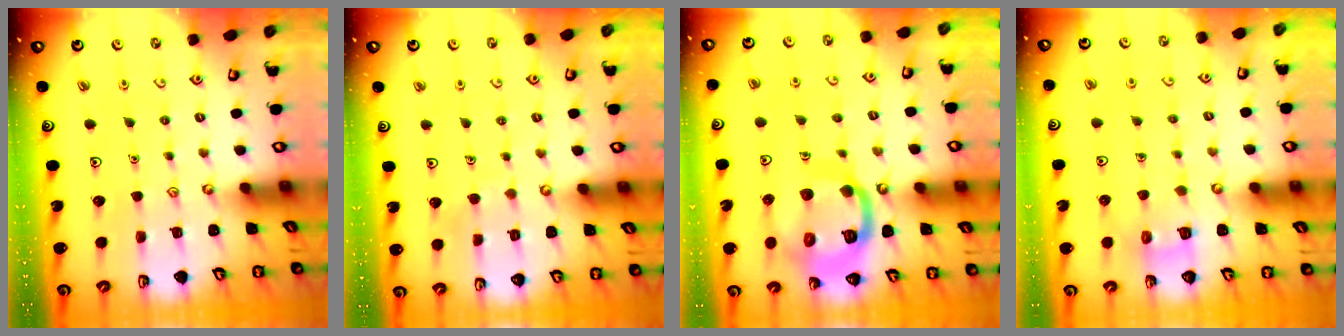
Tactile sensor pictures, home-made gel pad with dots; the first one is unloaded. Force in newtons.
{"total": 1.8, "press": 1.8, "slide": 0.0}
{"total": 17.4, "press": 17.3, "slide": 1.7}
{"total": 2.2, "press": 2.2, "slide": 0.1}